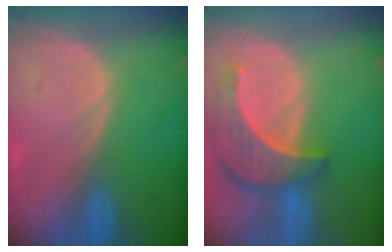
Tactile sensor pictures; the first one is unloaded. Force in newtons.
{"total": 8.4, "press": 7.8, "slide": 3.0}